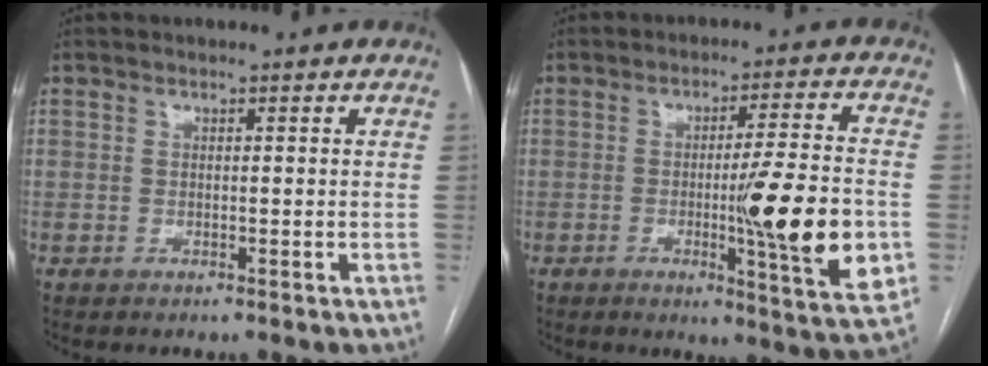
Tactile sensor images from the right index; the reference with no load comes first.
{"total": 15.6, "force": [-2.8, 0.1, 15.3], "torque": [-0.207, -0.022, -0.042]}